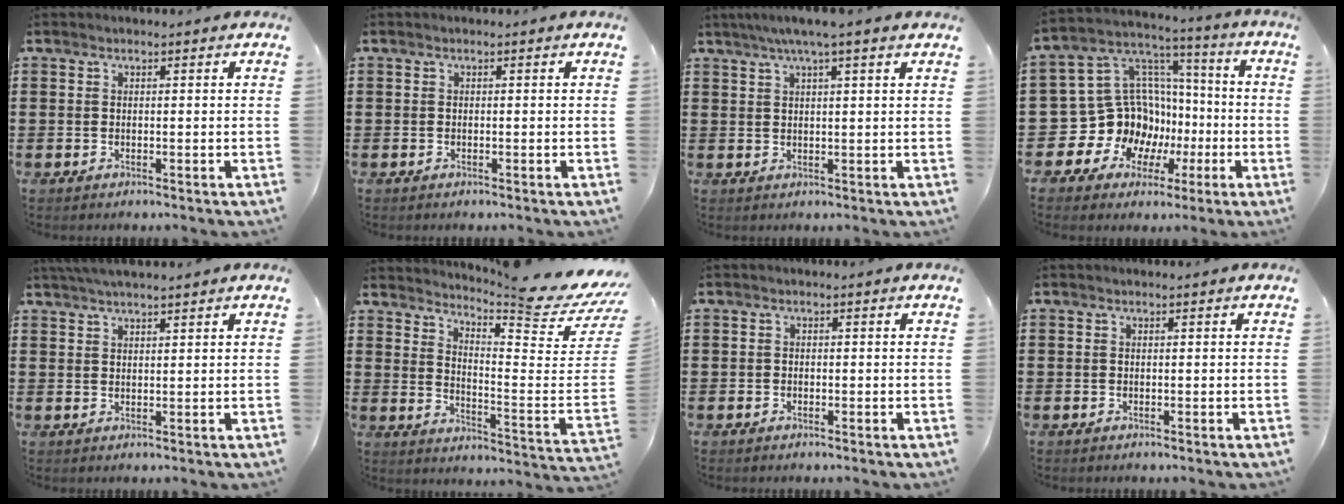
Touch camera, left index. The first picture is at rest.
{"total": 0.0}
{"total": 3.8, "force": [2.6, -0.2, 2.8], "torque": [-0.059, 0.001, 0.046]}
{"total": 14.4, "force": [-3.3, 13.2, 4.7], "torque": [-0.141, -0.024, -0.035]}
{"total": 2.4, "force": [2.2, -0.1, 0.8], "torque": [-0.021, 0.003, 0.042]}
{"total": 7.6, "force": [6.8, -0.4, 3.3], "torque": [-0.065, -0.073, 0.106]}
{"total": 0.6, "force": [-0.4, 0.4, -0.1], "torque": [-0.001, 0.002, -0.010]}
{"total": 0.0}